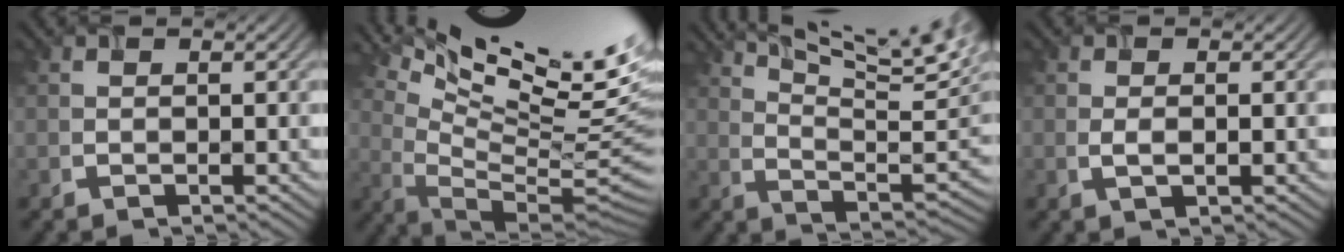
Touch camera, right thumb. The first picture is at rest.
{"total": 16.0, "force": [10.1, 3.3, 12.0], "torque": [-0.201, -0.003, 0.161]}
{"total": 14.8, "force": [8.1, 4.2, 11.7], "torque": [-0.205, 0.011, 0.121]}
{"total": 1.0, "force": [0.0, 0.4, 1.0], "torque": [-0.017, -0.003, -0.001]}